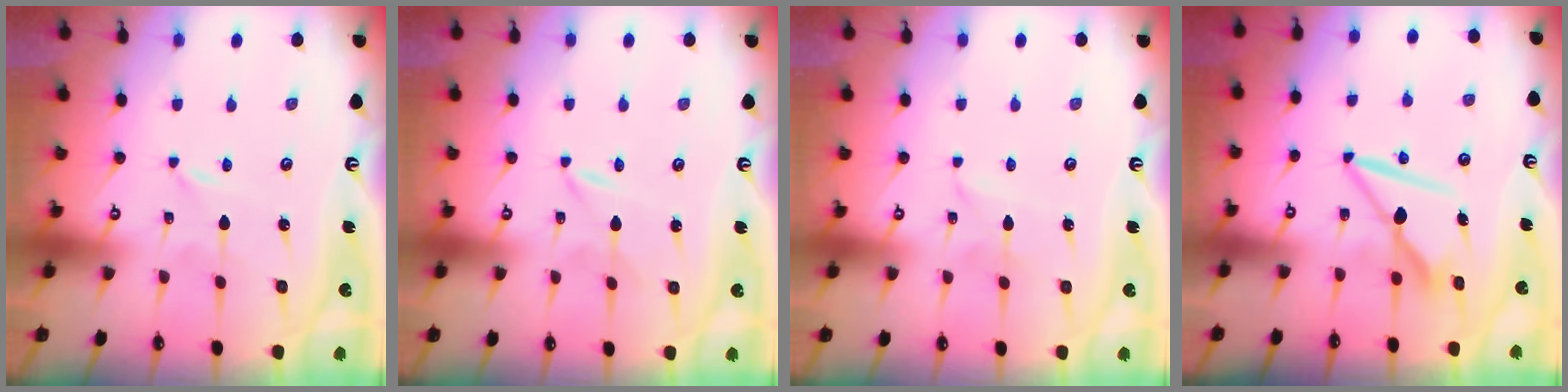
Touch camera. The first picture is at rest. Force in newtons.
{"total": 0.7, "press": 0.7, "slide": 0.1}
{"total": 2.4, "press": 2.4, "slide": 0.3}
{"total": 7.5, "press": 7.5, "slide": 0.4}